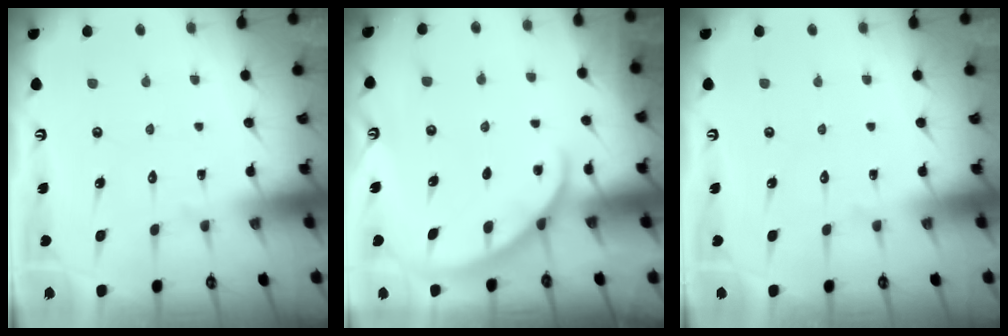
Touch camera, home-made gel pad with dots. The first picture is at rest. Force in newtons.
{"total": 2.0, "press": 2.0, "slide": 0.2}
{"total": 0.0}